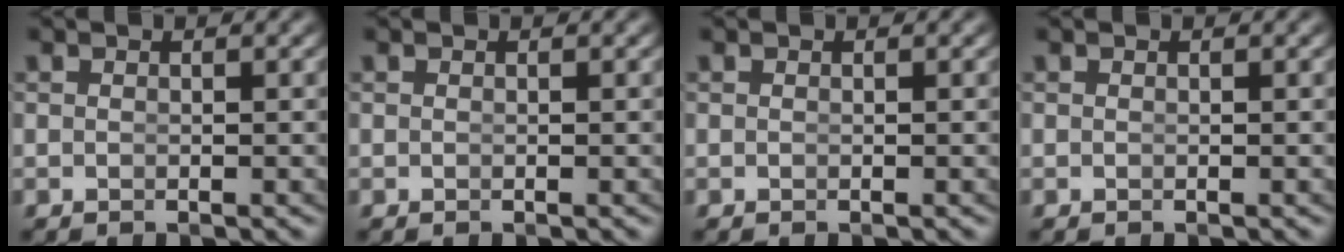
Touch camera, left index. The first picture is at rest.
{"total": 0.0}
{"total": 0.0}
{"total": 0.0}